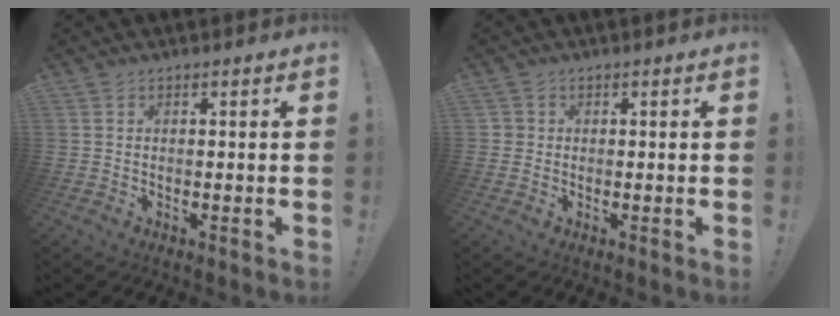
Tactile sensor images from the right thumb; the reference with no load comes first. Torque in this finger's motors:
{"motor_torque": [-0.04, 0.13, 0.13, -0.04, 0.00]}